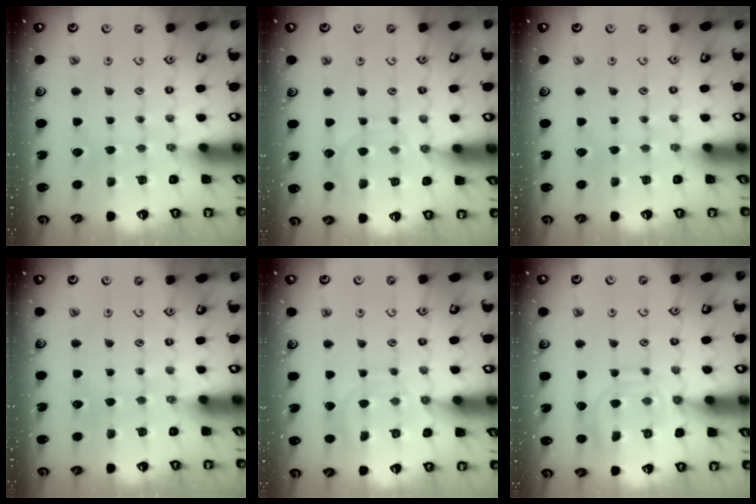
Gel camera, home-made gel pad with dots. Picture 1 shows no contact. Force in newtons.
{"total": 7.3, "press": 7.3, "slide": 0.6}
{"total": 0.0}
{"total": 0.0}
{"total": 9.3, "press": 9.2, "slide": 0.8}
{"total": 12.3, "press": 12.2, "slide": 0.8}